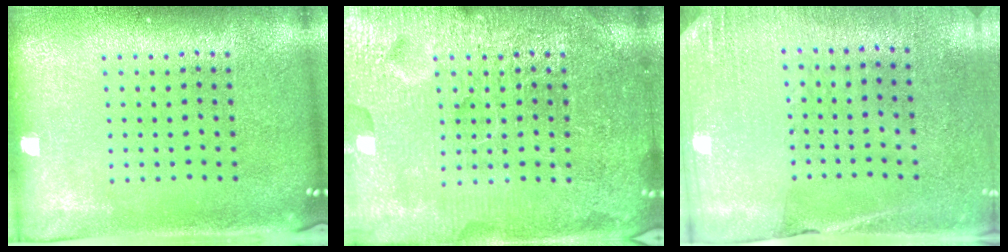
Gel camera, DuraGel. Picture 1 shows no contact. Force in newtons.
{"total": 7.0, "press": 7.0, "slide": 0.9}
{"total": 2.6, "press": 2.4, "slide": 1.0}